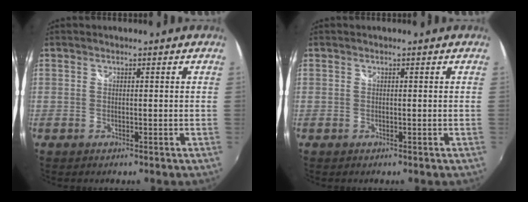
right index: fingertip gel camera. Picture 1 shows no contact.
{"total": 0.0}